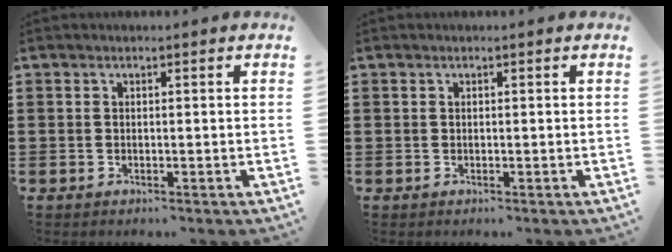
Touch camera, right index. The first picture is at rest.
{"total": 0.0}